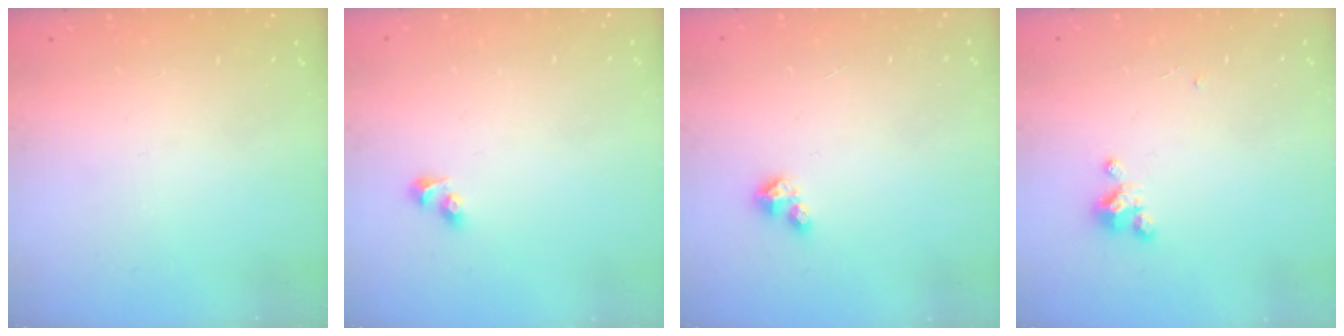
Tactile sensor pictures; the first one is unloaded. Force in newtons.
{"total": 3.5, "press": 3.0, "slide": 1.8}
{"total": 2.7, "press": 2.7, "slide": 0.3}
{"total": 2.7, "press": 2.7, "slide": 0.3}